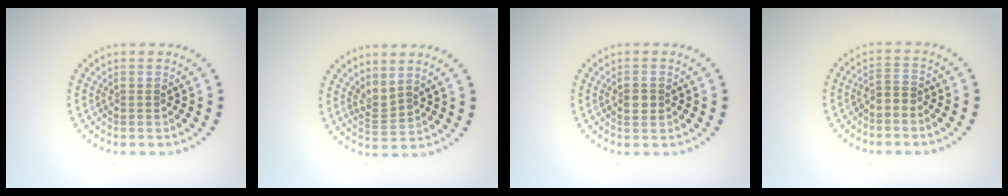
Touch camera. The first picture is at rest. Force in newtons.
{"total": 1.9, "press": 1.3, "slide": 1.4}
{"total": 1.5, "press": 1.5, "slide": 0.3}
{"total": 1.4, "press": 0.9, "slide": 1.1}